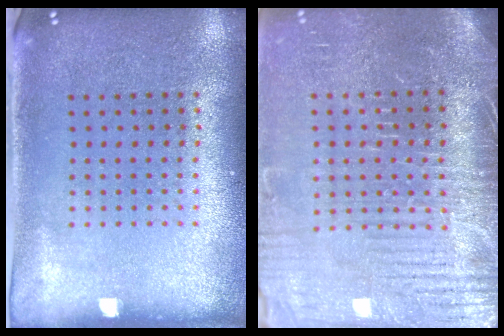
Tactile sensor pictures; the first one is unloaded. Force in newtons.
{"total": 4.1, "press": 3.8, "slide": 1.4}